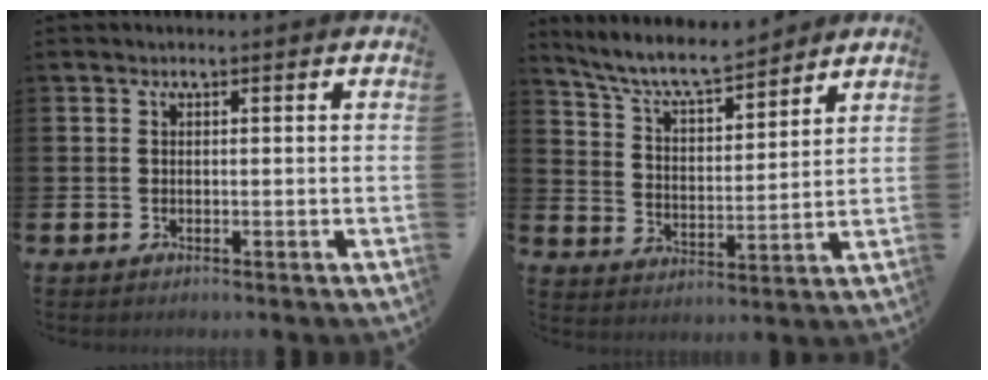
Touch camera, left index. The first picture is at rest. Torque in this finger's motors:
{"motor_torque": [1.07, -1.07, 0.20, 0.14]}